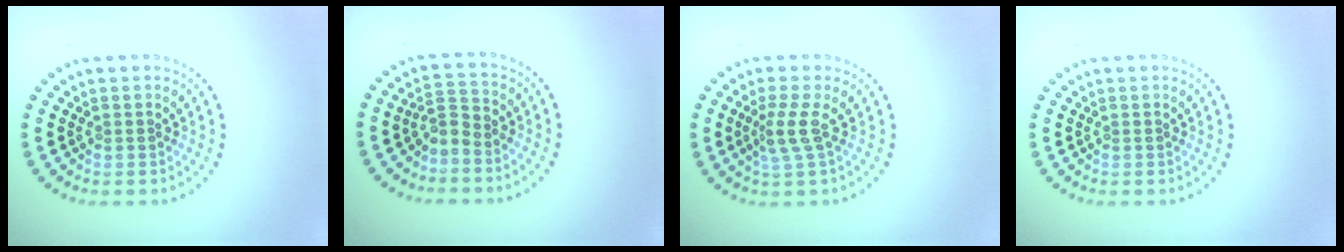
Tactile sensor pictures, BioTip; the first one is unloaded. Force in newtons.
{"total": 2.2, "press": 1.5, "slide": 1.6}
{"total": 2.3, "press": 1.7, "slide": 1.5}
{"total": 0.0}